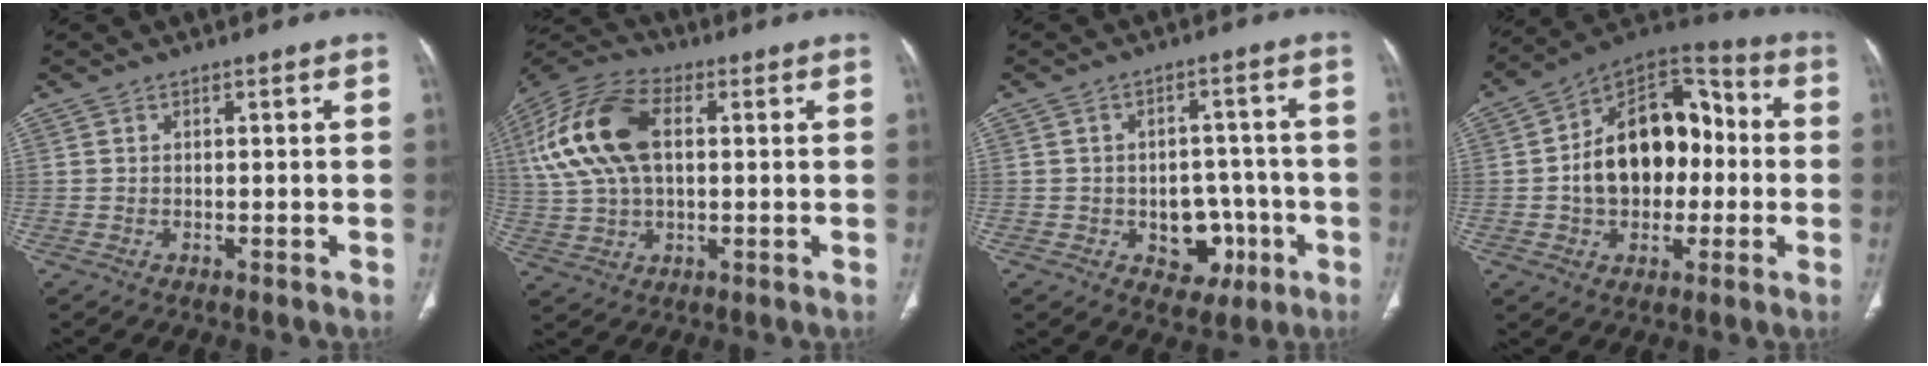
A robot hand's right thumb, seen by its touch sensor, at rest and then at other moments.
{"total": 18.0, "force": [3.5, 10.3, 14.3], "torque": [-0.300, 0.020, 0.062]}
{"total": 8.5, "force": [-2.7, 6.5, 4.8], "torque": [-0.022, 0.028, -0.026]}
{"total": 19.6, "force": [-0.6, 13.3, 14.4], "torque": [-0.184, 0.043, -0.013]}